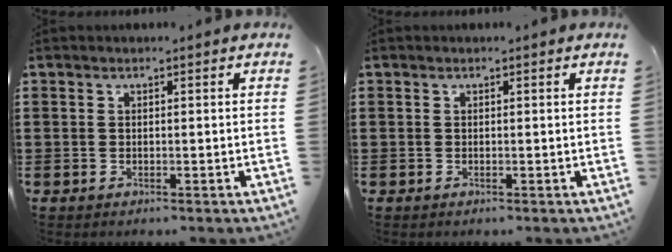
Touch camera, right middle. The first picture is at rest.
{"total": 0.0}